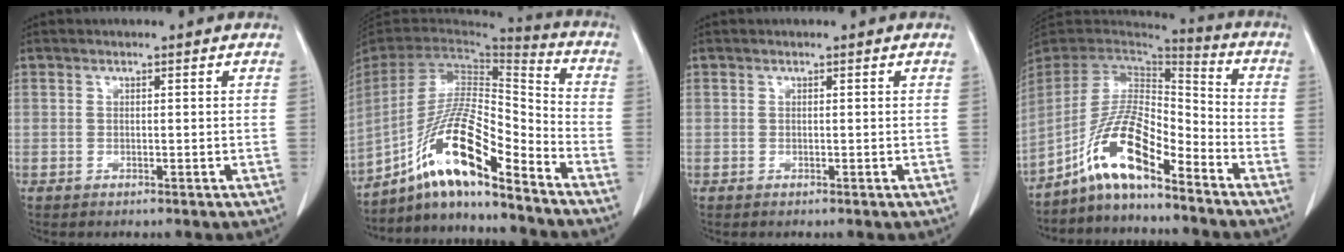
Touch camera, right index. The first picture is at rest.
{"total": 16.7, "force": [-11.5, 1.6, 12.0], "torque": [-0.236, 0.000, -0.211]}
{"total": 0.0}
{"total": 11.8, "force": [-7.7, 2.3, 8.7], "torque": [-0.174, 0.015, -0.144]}